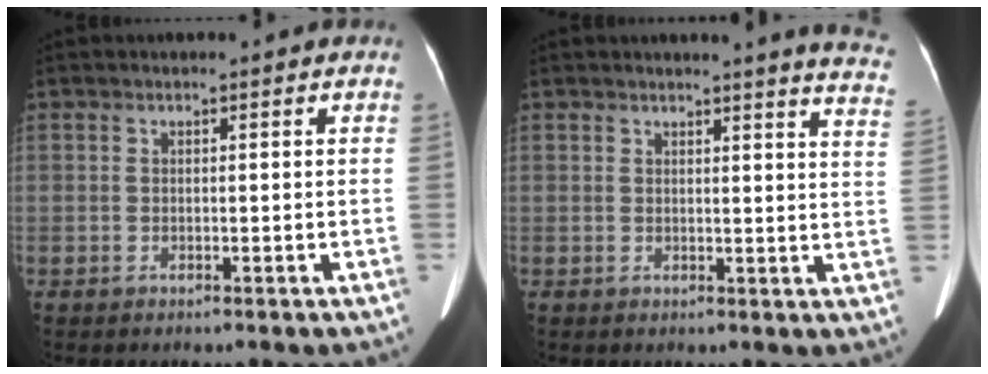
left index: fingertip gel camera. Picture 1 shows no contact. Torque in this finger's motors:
{"motor_torque": [-0.64, -1.50, 0.01, 0.07]}